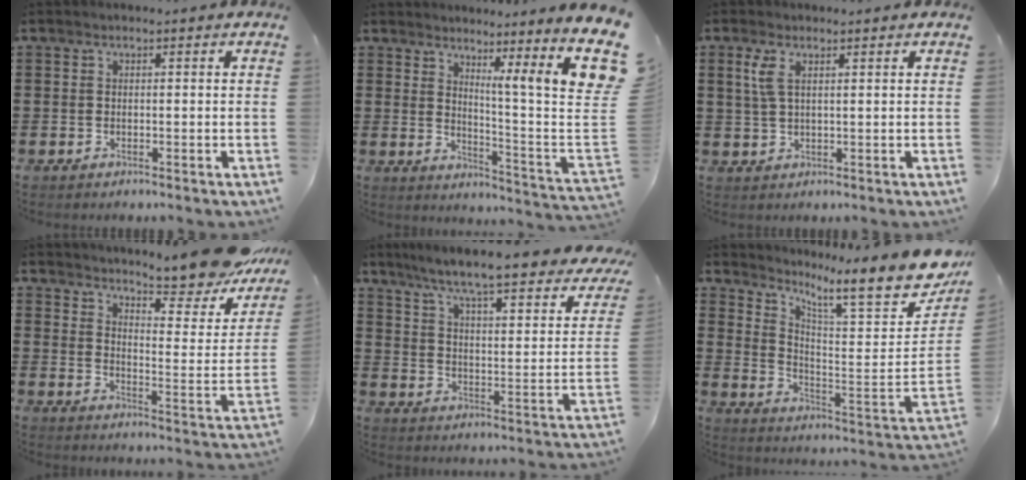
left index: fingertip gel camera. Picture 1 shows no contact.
{"total": 9.4, "force": [5.8, -0.2, 7.4], "torque": [-0.130, -0.053, 0.087]}
{"total": 2.9, "force": [1.4, 1.1, 2.4], "torque": [-0.061, 0.002, 0.021]}
{"total": 10.0, "force": [9.3, 0.1, 3.7], "torque": [-0.060, -0.079, 0.155]}
{"total": 6.7, "force": [5.7, -0.7, 3.4], "torque": [-0.091, -0.052, 0.089]}
{"total": 9.4, "force": [7.7, 0.5, 5.5], "torque": [-0.107, -0.075, 0.114]}